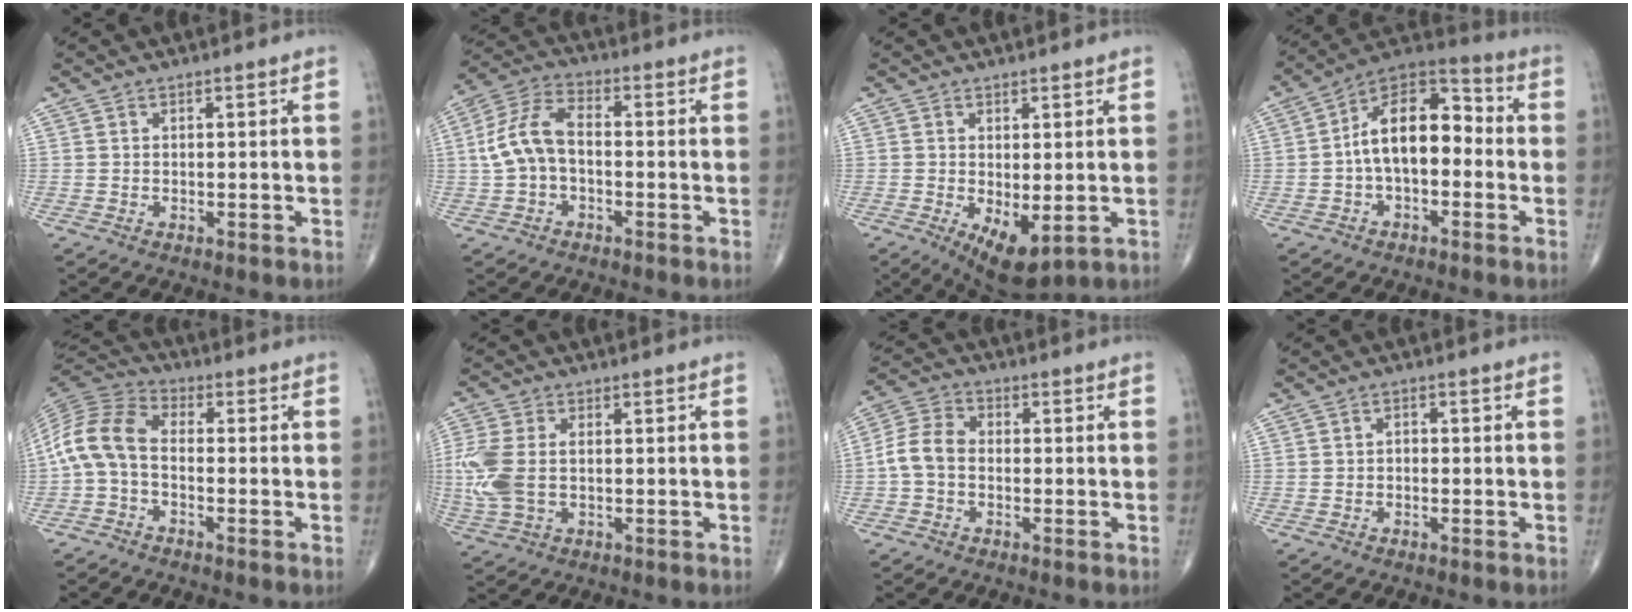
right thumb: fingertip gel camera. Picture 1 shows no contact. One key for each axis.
{"total": 9.1, "fx": -0.7, "fy": 5.4, "fz": 7.4, "tx": -0.152, "ty": 0.033, "tz": -0.023}
{"total": 8.4, "fx": -2.1, "fy": 3.7, "fz": 7.2, "tx": -0.109, "ty": -0.016, "tz": -0.018}
{"total": 14.1, "fx": -0.9, "fy": 8.1, "fz": 11.6, "tx": -0.160, "ty": 0.049, "tz": -0.031}
{"total": 9.6, "fx": -1.7, "fy": 5.7, "fz": 7.6, "tx": -0.154, "ty": 0.030, "tz": -0.051}
{"total": 9.3, "fx": -0.2, "fy": 5.6, "fz": 7.4, "tx": -0.196, "ty": 0.004, "tz": -0.001}
{"total": 6.6, "fx": -1.0, "fy": 4.8, "fz": 4.5, "tx": -0.084, "ty": 0.022, "tz": -0.034}
{"total": 1.2, "fx": -0.4, "fy": 0.8, "fz": 0.7, "tx": -0.001, "ty": 0.006, "tz": -0.010}